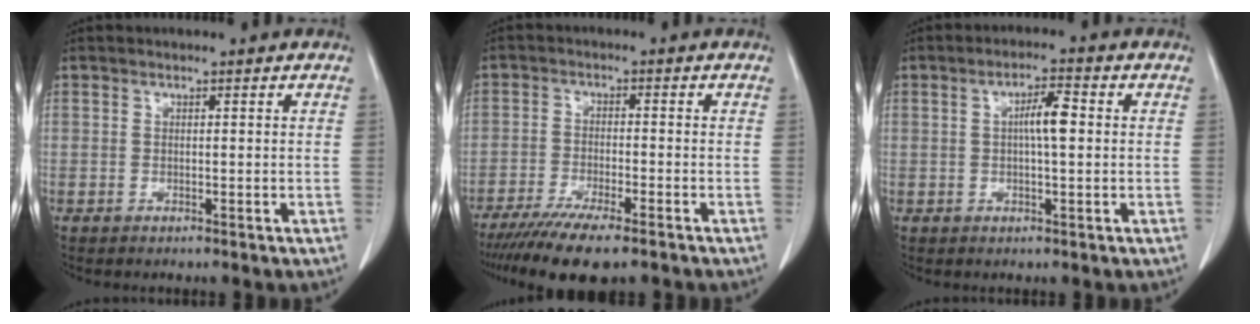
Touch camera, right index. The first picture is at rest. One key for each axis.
{"total": 10.0, "fx": -7.7, "fy": 1.6, "fz": 6.3, "tx": -0.099, "ty": -0.020, "tz": -0.122}
{"total": 4.4, "fx": 0.4, "fy": 0.8, "fz": 4.3, "tx": -0.076, "ty": 0.008, "tz": 0.005}